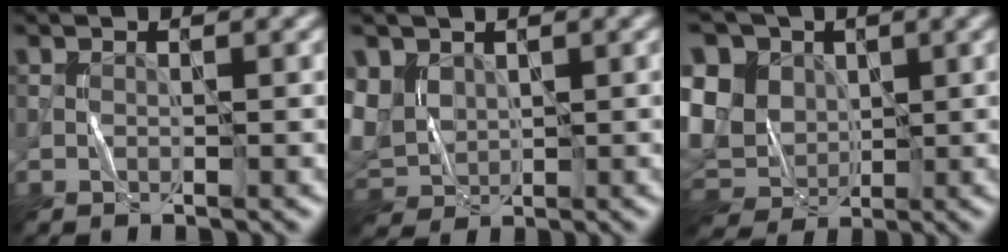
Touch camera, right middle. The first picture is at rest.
{"total": 4.7, "force": [1.4, 3.8, 2.4], "torque": [-0.063, 0.001, 0.025]}
{"total": 12.4, "force": [2.8, 10.1, 6.6], "torque": [-0.159, 0.025, 0.033]}